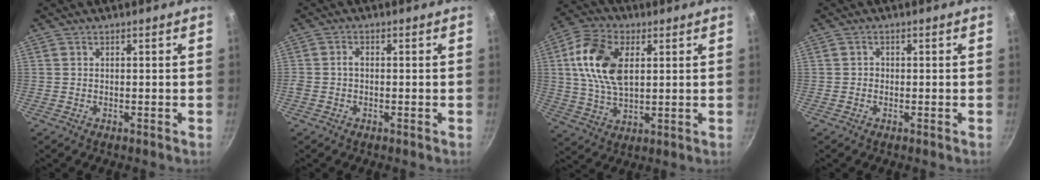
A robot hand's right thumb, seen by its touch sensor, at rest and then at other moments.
{"total": 1.6, "force": [-0.2, 1.1, 1.1], "torque": [-0.019, 0.007, -0.005]}
{"total": 14.0, "force": [3.2, 8.5, 10.7], "torque": [-0.188, 0.000, 0.055]}
{"total": 0.8, "force": [-0.3, 0.7, 0.2], "torque": [-0.002, 0.002, -0.006]}